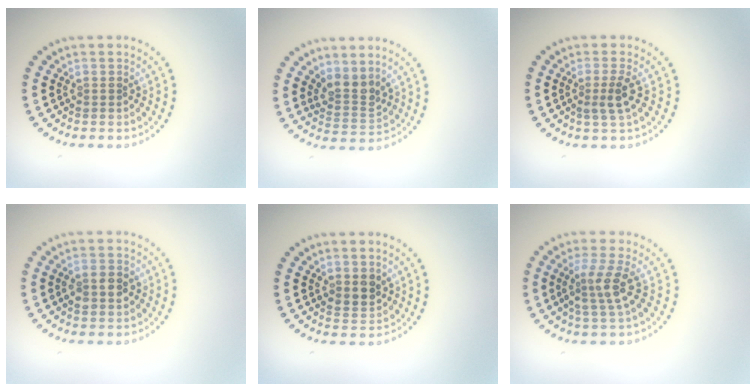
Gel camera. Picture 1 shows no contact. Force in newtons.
{"total": 2.5, "press": 1.9, "slide": 1.7}
{"total": 2.0, "press": 1.5, "slide": 1.3}
{"total": 2.7, "press": 2.7, "slide": 0.1}
{"total": 1.9, "press": 1.7, "slide": 0.8}
{"total": 2.9, "press": 2.3, "slide": 1.8}